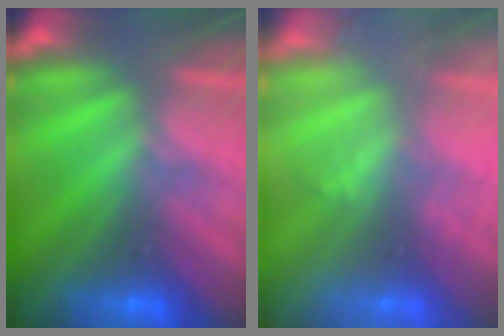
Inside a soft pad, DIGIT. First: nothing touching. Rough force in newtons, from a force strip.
{"total": 1.7}